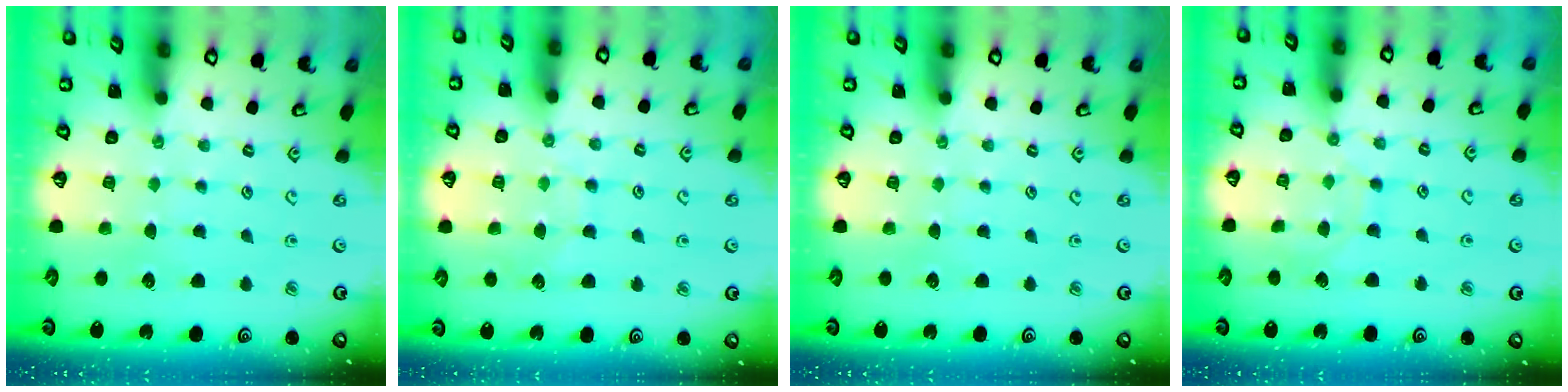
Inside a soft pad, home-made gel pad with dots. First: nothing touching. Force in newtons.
{"total": 6.4, "press": 6.3, "slide": 0.6}
{"total": 0.0}
{"total": 6.9, "press": 6.9, "slide": 0.6}